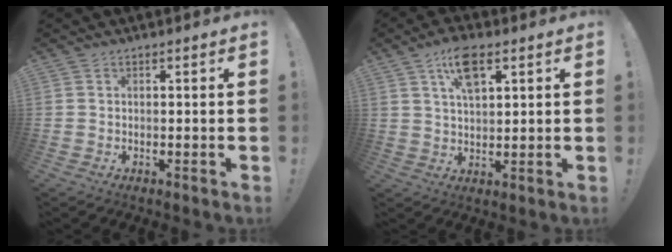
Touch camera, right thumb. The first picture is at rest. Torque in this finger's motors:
{"motor_torque": [0.21, 1.75, 0.05, 0.19, 0.02]}